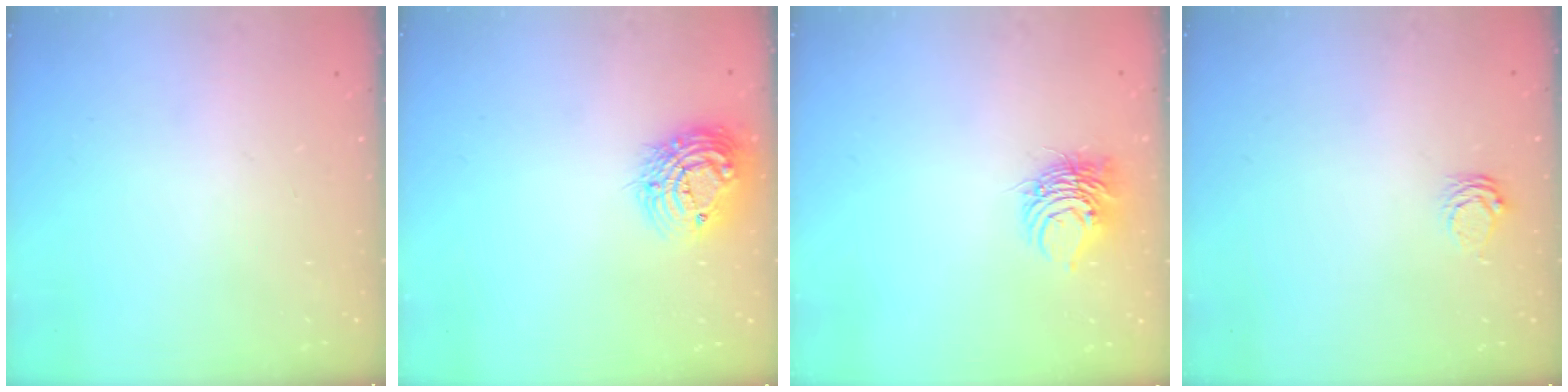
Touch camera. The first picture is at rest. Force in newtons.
{"total": 13.2, "press": 13.1, "slide": 0.9}
{"total": 7.8, "press": 7.8, "slide": 0.9}
{"total": 3.8, "press": 3.8, "slide": 0.3}